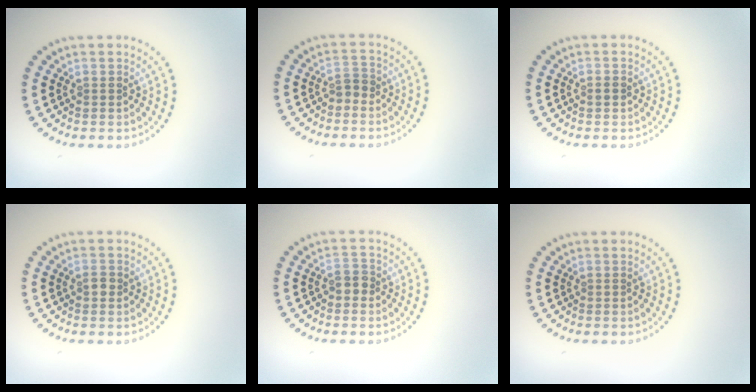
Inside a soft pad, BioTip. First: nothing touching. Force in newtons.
{"total": 1.1, "press": 1.0, "slide": 0.5}
{"total": 0.9, "press": 0.9, "slide": 0.0}
{"total": 0.9, "press": 0.9, "slide": 0.2}
{"total": 1.4, "press": 1.3, "slide": 0.6}
{"total": 0.0}